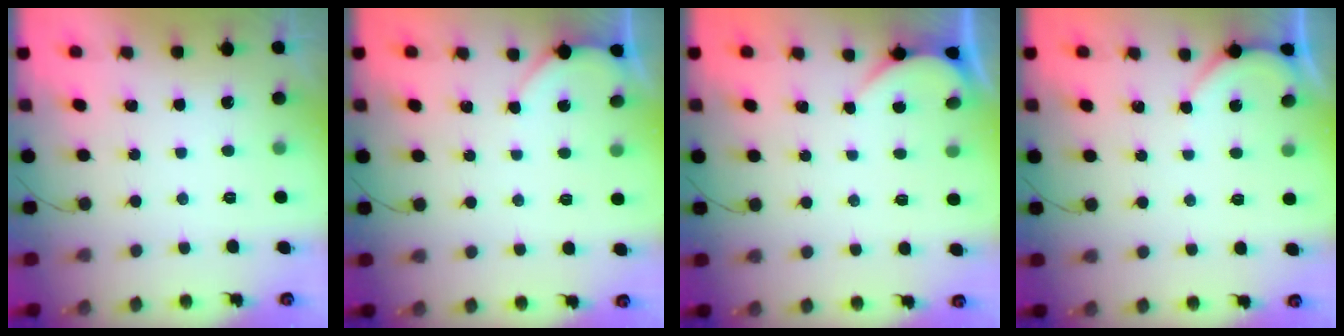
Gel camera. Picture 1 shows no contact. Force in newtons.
{"total": 2.1, "press": 2.1, "slide": 0.2}
{"total": 2.7, "press": 2.7, "slide": 0.3}
{"total": 2.3, "press": 2.3, "slide": 0.4}